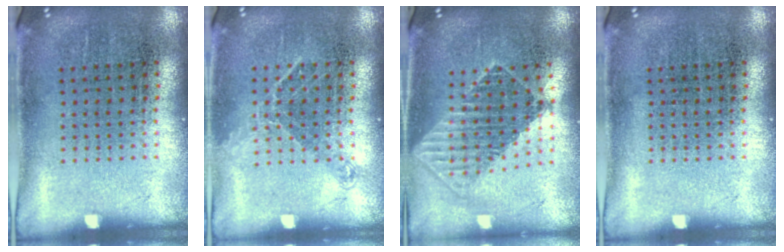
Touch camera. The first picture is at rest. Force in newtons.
{"total": 1.1, "press": 0.8, "slide": 0.6}
{"total": 1.7, "press": 1.4, "slide": 1.0}
{"total": 0.0}